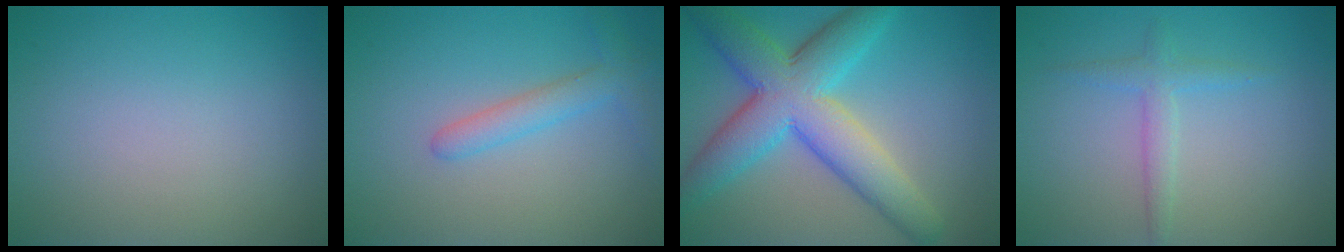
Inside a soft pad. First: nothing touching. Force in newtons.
{"total": 2.4, "press": 2.4, "slide": 0.1}
{"total": 9.2, "press": 9.2, "slide": 0.3}
{"total": 1.8, "press": 1.8, "slide": 0.1}